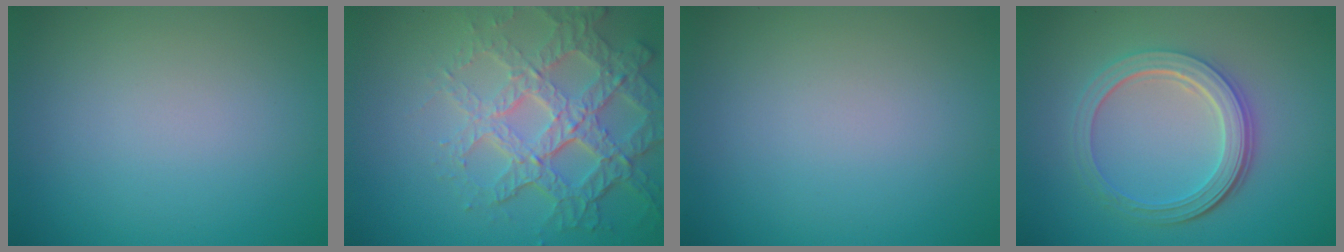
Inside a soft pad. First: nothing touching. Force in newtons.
{"total": 7.3, "press": 5.2, "slide": 5.2}
{"total": 0.0}
{"total": 5.0, "press": 3.8, "slide": 3.2}